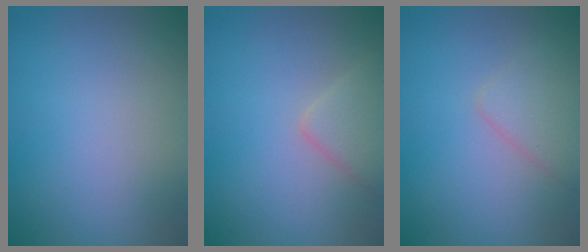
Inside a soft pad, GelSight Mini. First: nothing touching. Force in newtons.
{"total": 2.6, "press": 2.6, "slide": 0.2}
{"total": 2.5, "press": 2.5, "slide": 0.1}